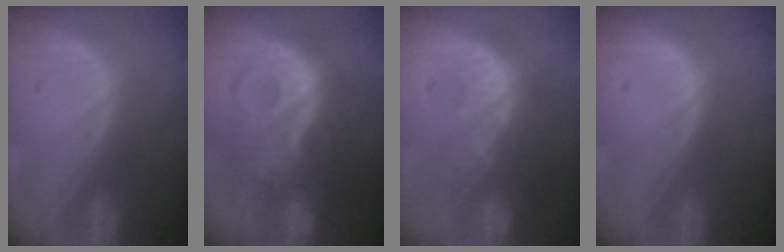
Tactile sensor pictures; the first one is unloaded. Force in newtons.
{"total": 10.2, "press": 10.2, "slide": 0.4}
{"total": 9.1, "press": 8.4, "slide": 3.7}
{"total": 0.0}